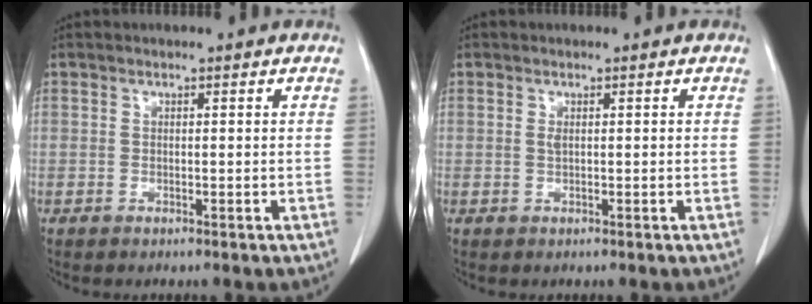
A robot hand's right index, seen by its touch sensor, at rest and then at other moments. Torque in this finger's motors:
{"motor_torque": [-0.01, 0.05, 0.05, 0.01]}